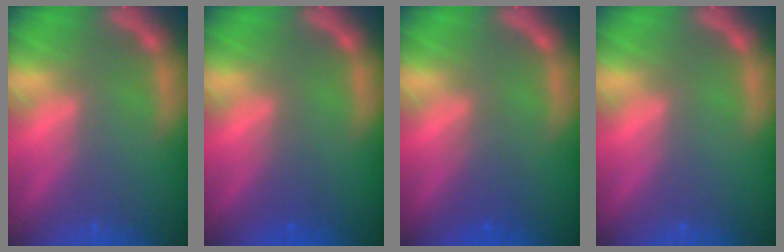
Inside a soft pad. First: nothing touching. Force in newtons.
{"total": 1.5}
{"total": 1.9}
{"total": 0.0}